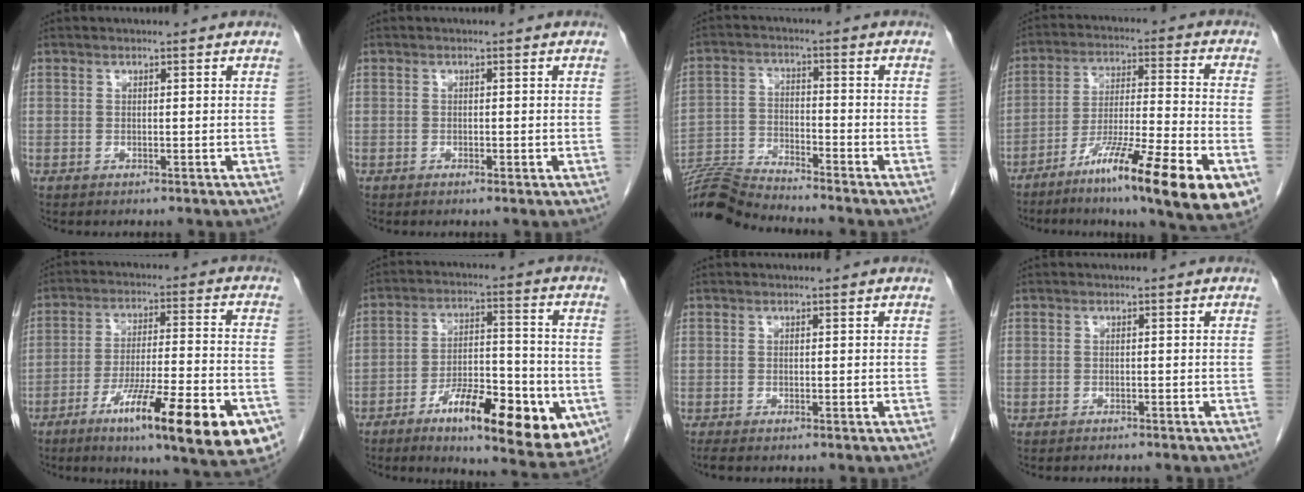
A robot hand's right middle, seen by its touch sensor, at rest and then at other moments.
{"total": 0.9, "force": [-0.4, 0.3, 0.7], "torque": [-0.012, 0.001, -0.005]}
{"total": 9.3, "force": [-9.2, -1.0, 1.4], "torque": [-0.026, -0.004, -0.177]}
{"total": 19.7, "force": [-11.0, 1.0, 16.4], "torque": [-0.221, -0.024, -0.177]}
{"total": 20.9, "force": [-10.9, 2.4, 17.7], "torque": [-0.206, -0.020, -0.164]}
{"total": 18.2, "force": [-7.6, 5.4, 15.6], "torque": [-0.193, 0.001, -0.104]}
{"total": 0.5, "force": [-0.4, 0.0, 0.4], "torque": [-0.009, -0.002, -0.007]}
{"total": 1.3, "force": [-1.3, 0.2, 0.2], "torque": [-0.001, -0.002, -0.016]}